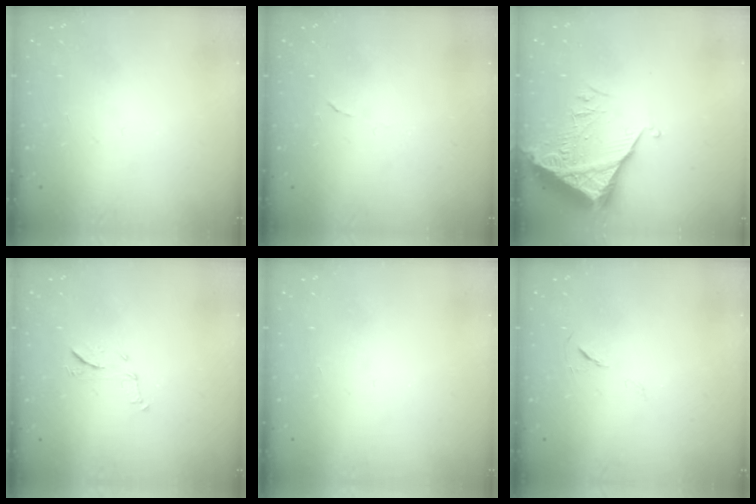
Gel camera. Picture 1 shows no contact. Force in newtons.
{"total": 3.8, "press": 3.8, "slide": 0.2}
{"total": 6.1, "press": 6.0, "slide": 0.7}
{"total": 7.4, "press": 7.3, "slide": 0.6}
{"total": 1.5, "press": 1.5, "slide": 0.1}
{"total": 5.1, "press": 4.7, "slide": 2.1}